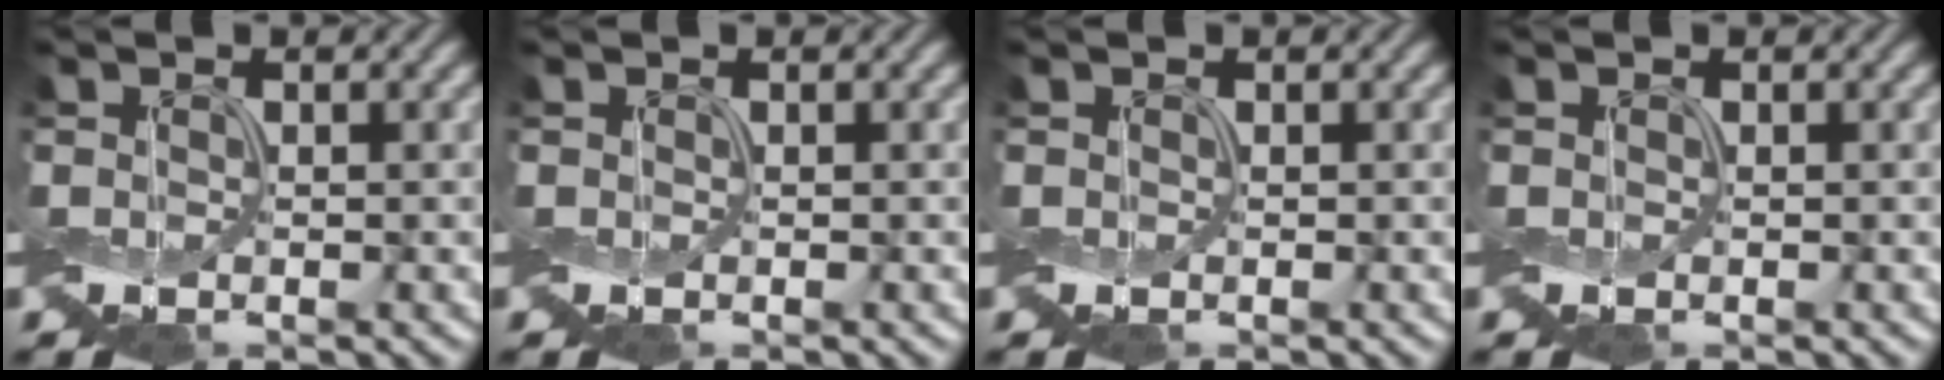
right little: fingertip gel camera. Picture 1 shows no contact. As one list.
[{"total": 0.0}, {"total": 0.0}, {"total": 0.0}]